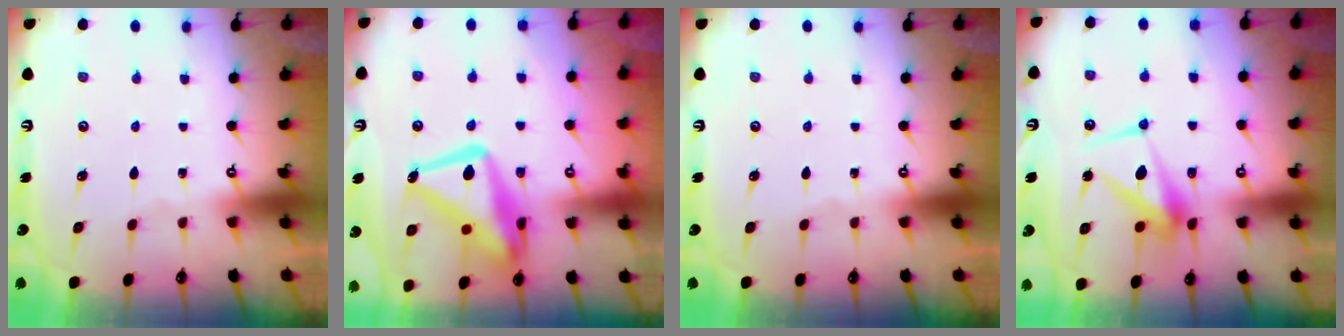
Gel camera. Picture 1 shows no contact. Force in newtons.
{"total": 19.3, "press": 19.2, "slide": 2.0}
{"total": 0.0}
{"total": 11.2, "press": 11.2, "slide": 0.7}